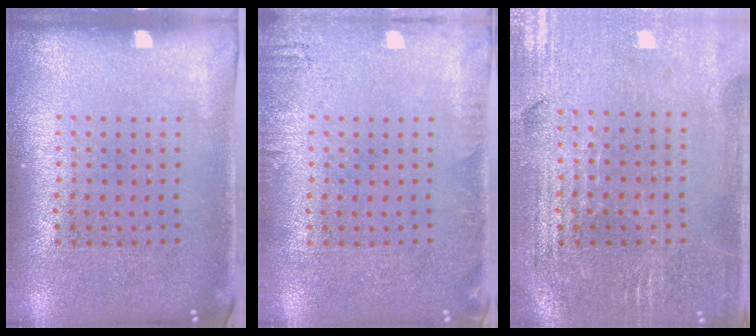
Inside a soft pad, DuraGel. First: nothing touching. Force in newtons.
{"total": 1.4, "press": 1.3, "slide": 0.2}
{"total": 1.3, "press": 1.3, "slide": 0.3}